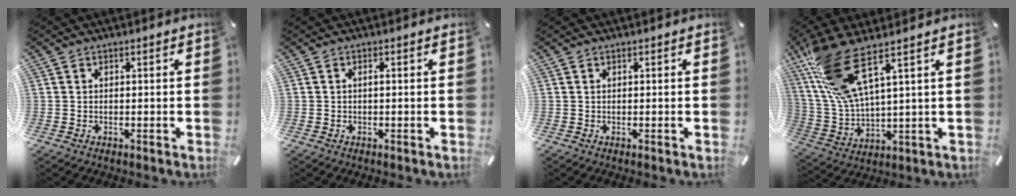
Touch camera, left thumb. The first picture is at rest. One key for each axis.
{"total": 0.6, "fx": -0.2, "fy": 0.1, "fz": 0.6, "tx": -0.011, "ty": 0.000, "tz": -0.003}
{"total": 0.0}
{"total": 14.5, "fx": 8.2, "fy": 4.2, "fz": 11.2, "tx": -0.257, "ty": -0.028, "tz": 0.142}